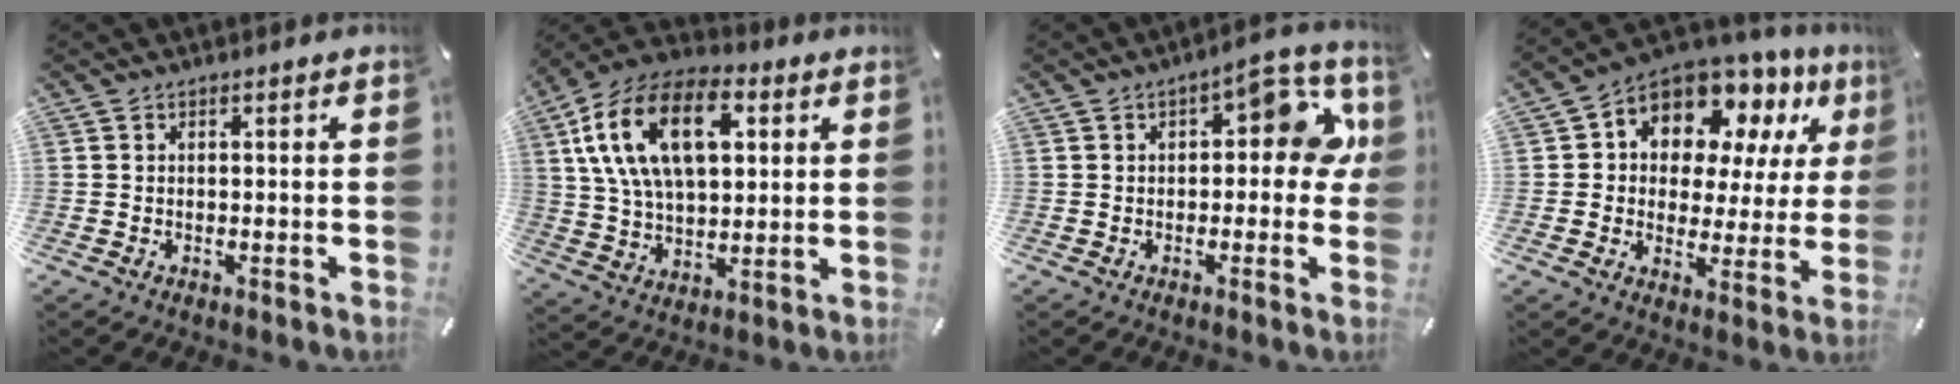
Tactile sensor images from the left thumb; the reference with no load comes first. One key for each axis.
{"total": 19.5, "fx": 6.7, "fy": 11.7, "fz": 14.1, "tx": -0.287, "ty": 0.002, "tz": 0.114}
{"total": 10.7, "fx": 2.6, "fy": 5.2, "fz": 9.0, "tx": -0.104, "ty": -0.015, "tz": 0.037}
{"total": 11.5, "fx": 7.9, "fy": 7.4, "fz": 3.8, "tx": -0.077, "ty": -0.069, "tz": 0.146}